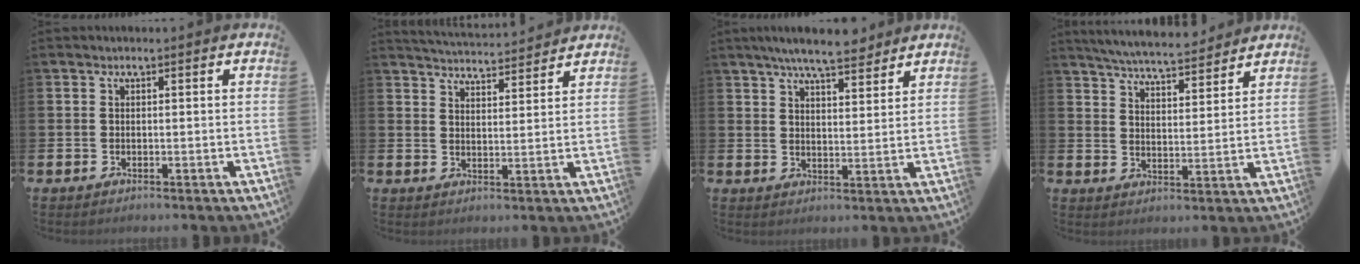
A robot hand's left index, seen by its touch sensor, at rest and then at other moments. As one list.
[{"total": 4.6, "force": [4.6, 0.2, 0.0], "torque": [-0.012, -0.033, 0.081]}, {"total": 7.1, "force": [6.5, 1.2, 2.6], "torque": [-0.055, -0.023, 0.116]}, {"total": 6.3, "force": [6.2, 0.5, 1.4], "torque": [-0.043, -0.036, 0.109]}]